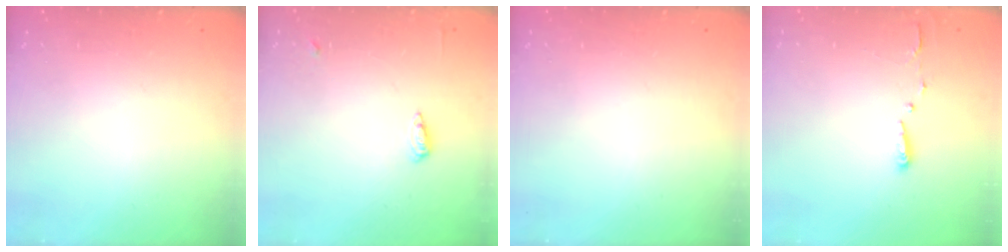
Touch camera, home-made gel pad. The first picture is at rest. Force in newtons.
{"total": 5.5, "press": 5.4, "slide": 1.0}
{"total": 0.0}
{"total": 2.7, "press": 2.7, "slide": 0.4}